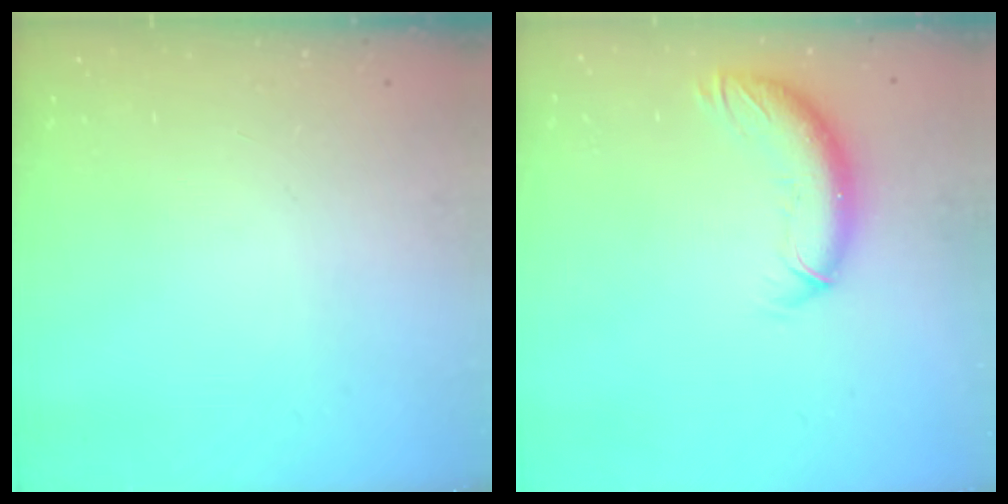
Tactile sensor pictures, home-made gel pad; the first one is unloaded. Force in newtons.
{"total": 10.7, "press": 10.6, "slide": 1.7}